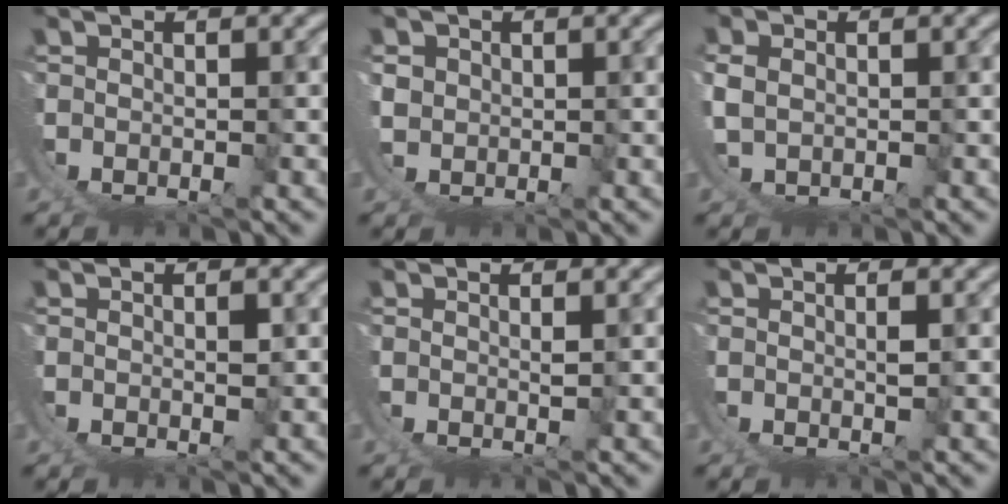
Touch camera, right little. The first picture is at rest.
{"total": 2.6, "force": [1.1, 2.3, 0.6], "torque": [-0.032, -0.004, 0.022]}
{"total": 1.0, "force": [1.0, 0.0, 0.2], "torque": [-0.012, 0.004, 0.025]}
{"total": 0.6, "force": [0.2, -0.2, 0.5], "torque": [-0.006, -0.002, 0.006]}
{"total": 1.1, "force": [0.5, -0.9, 0.1], "torque": [0.001, 0.001, 0.011]}
{"total": 0.9, "force": [0.4, -0.8, 0.4], "torque": [-0.003, 0.001, 0.008]}